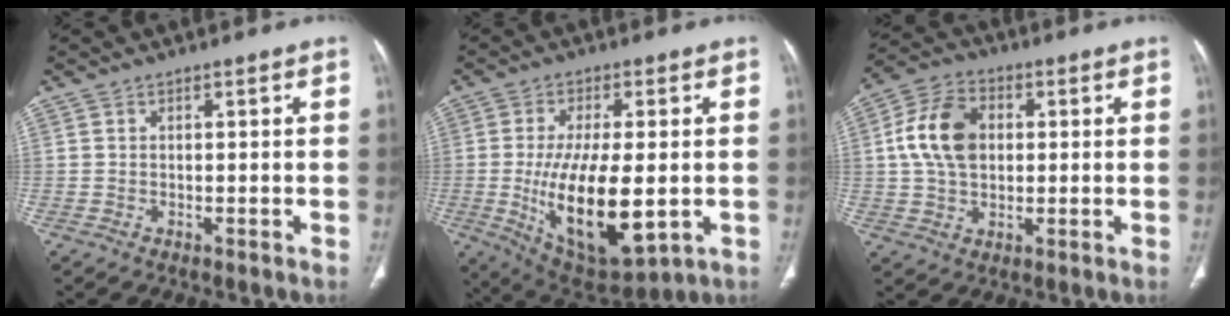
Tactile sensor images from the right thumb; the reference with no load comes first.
{"total": 18.5, "force": [-2.8, 7.7, 16.6], "torque": [-0.285, -0.024, -0.024]}
{"total": 11.6, "force": [1.4, 8.1, 8.2], "torque": [-0.144, 0.015, 0.019]}